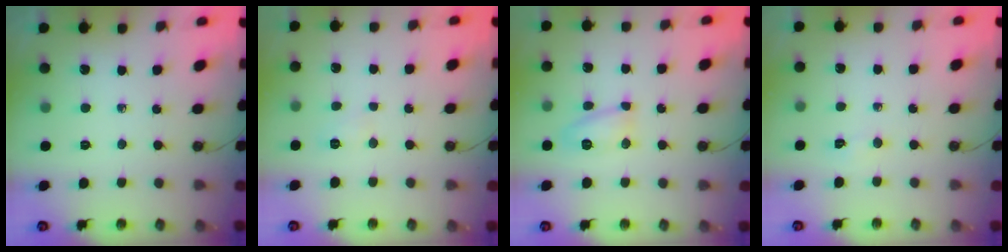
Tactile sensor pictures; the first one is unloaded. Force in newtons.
{"total": 2.9, "press": 2.8, "slide": 0.7}
{"total": 7.3, "press": 7.3, "slide": 0.5}
{"total": 1.8, "press": 1.6, "slide": 0.6}